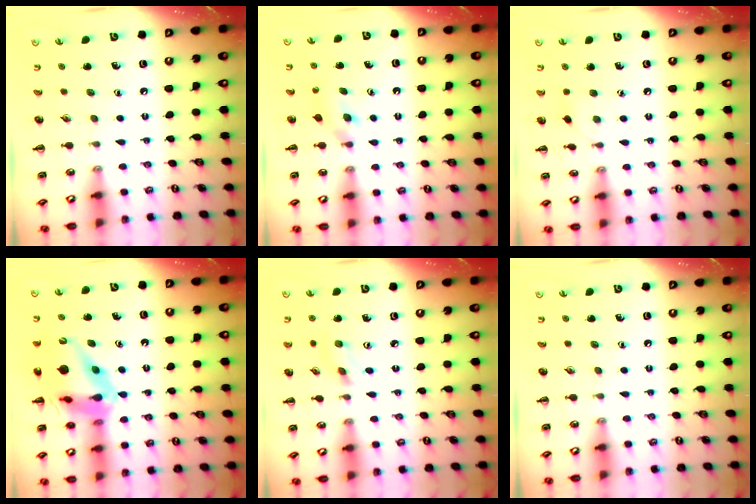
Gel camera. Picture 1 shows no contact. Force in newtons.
{"total": 3.6, "press": 3.5, "slide": 0.9}
{"total": 5.7, "press": 5.3, "slide": 2.1}
{"total": 16.8, "press": 16.5, "slide": 3.5}
{"total": 1.6, "press": 1.5, "slide": 0.5}
{"total": 0.0}